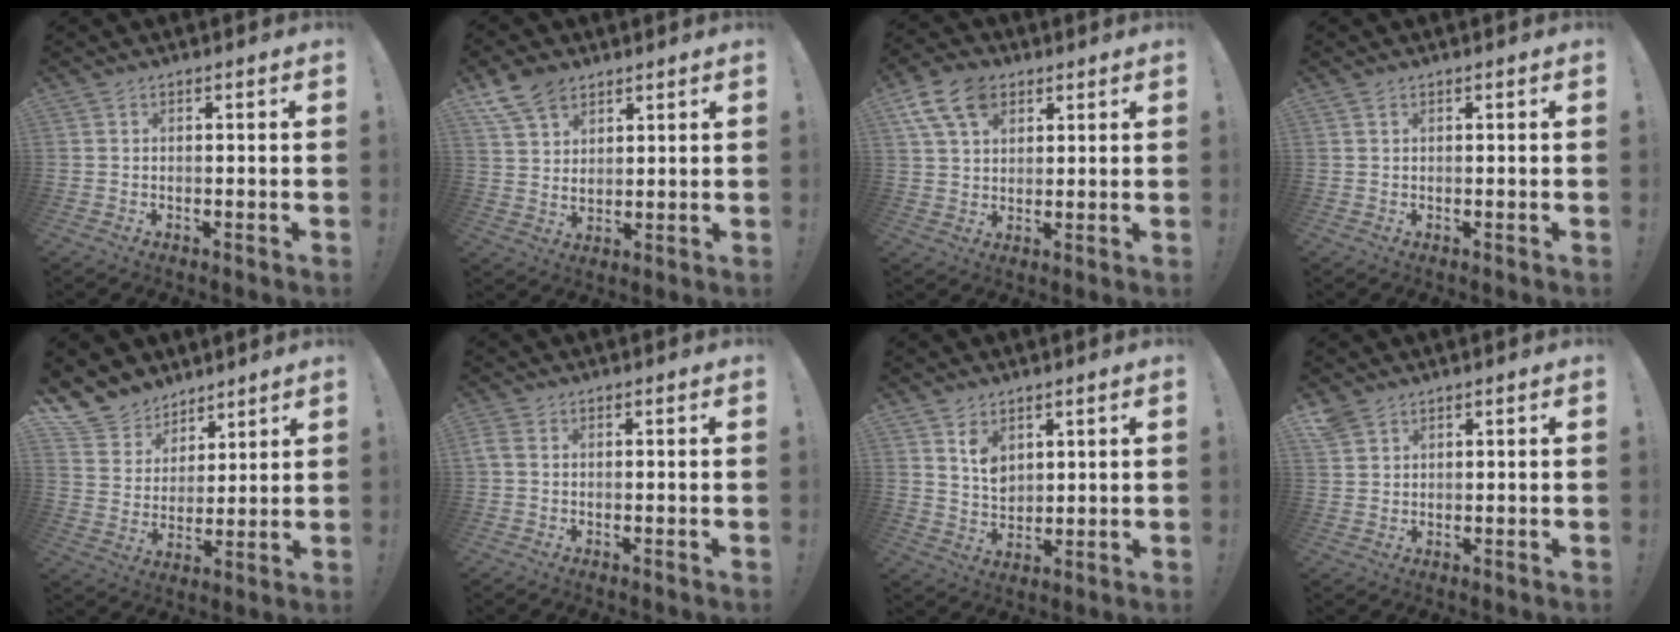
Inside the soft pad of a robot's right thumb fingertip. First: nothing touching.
{"total": 9.4, "force": [6.6, 5.4, 4.0], "torque": [-0.081, -0.029, 0.129]}
{"total": 12.2, "force": [5.9, 8.1, 6.9], "torque": [-0.125, -0.015, 0.114]}
{"total": 0.5, "force": [0.4, 0.3, 0.2], "torque": [-0.001, -0.001, 0.007]}
{"total": 10.3, "force": [8.0, 6.5, 0.7], "torque": [-0.029, -0.072, 0.160]}
{"total": 1.5, "force": [0.4, 1.0, 1.1], "torque": [-0.025, 0.004, 0.009]}
{"total": 6.5, "force": [3.9, 4.3, 2.8], "torque": [-0.035, -0.029, 0.072]}
{"total": 3.5, "force": [2.7, 1.7, 1.3], "torque": [-0.030, -0.010, 0.054]}